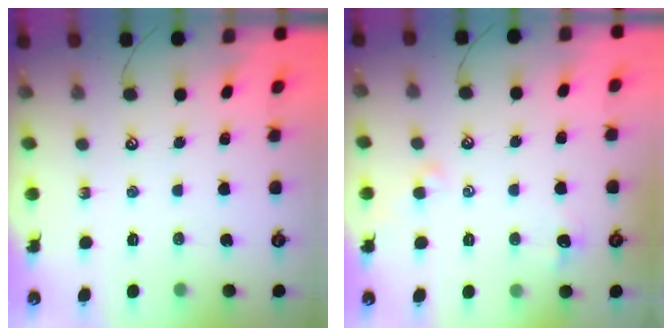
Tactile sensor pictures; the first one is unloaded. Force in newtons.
{"total": 0.7, "press": 0.4, "slide": 0.5}